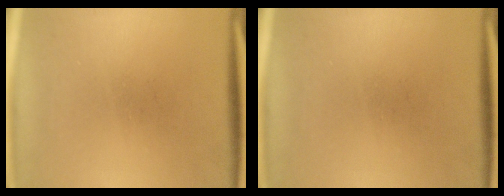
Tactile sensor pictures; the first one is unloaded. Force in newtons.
{"total": 0.0}